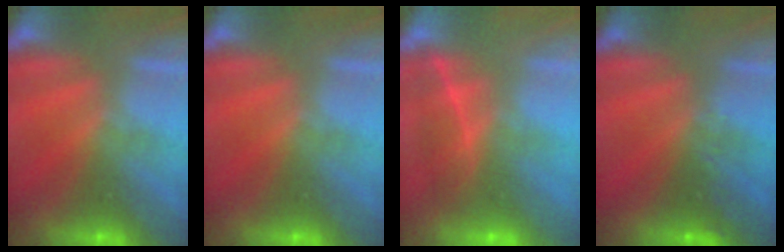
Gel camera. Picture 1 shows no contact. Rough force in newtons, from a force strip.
{"total": 0.0}
{"total": 1.9}
{"total": 2.4}